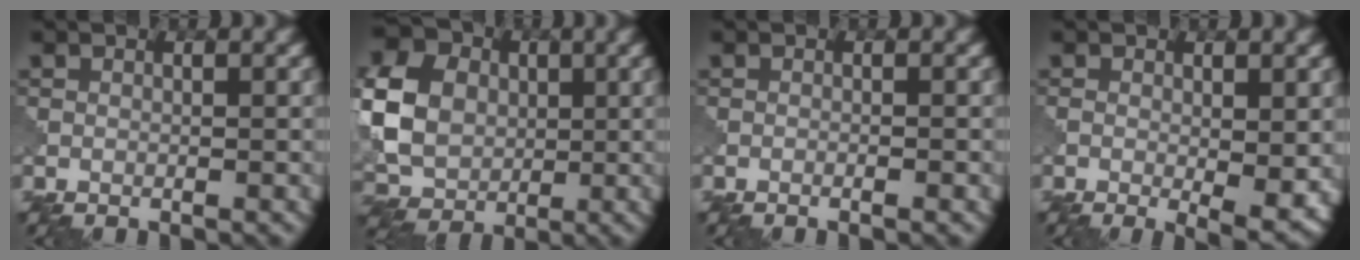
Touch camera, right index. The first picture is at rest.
{"total": 7.5, "force": [0.5, 6.5, 3.7], "torque": [-0.112, 0.012, 0.005]}
{"total": 1.1, "force": [-0.2, 0.6, 0.8], "torque": [0.019, 0.001, -0.023]}
{"total": 4.4, "force": [-0.9, 1.2, 4.2], "torque": [-0.066, -0.015, -0.007]}